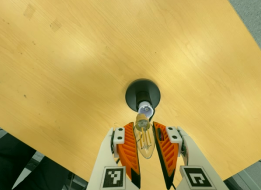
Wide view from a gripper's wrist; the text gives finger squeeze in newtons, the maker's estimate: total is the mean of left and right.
{"total": 13.2, "left": 14.5, "right": 11.9}